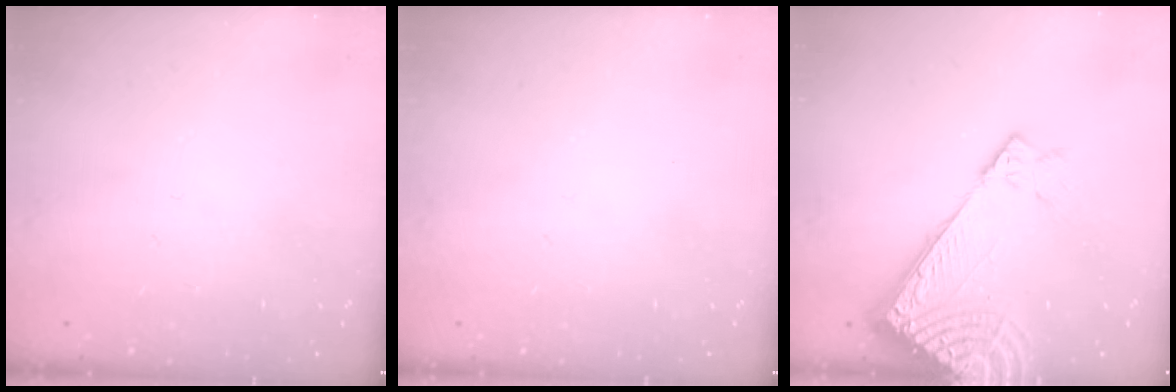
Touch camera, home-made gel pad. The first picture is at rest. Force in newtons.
{"total": 0.0}
{"total": 9.3, "press": 9.2, "slide": 1.6}